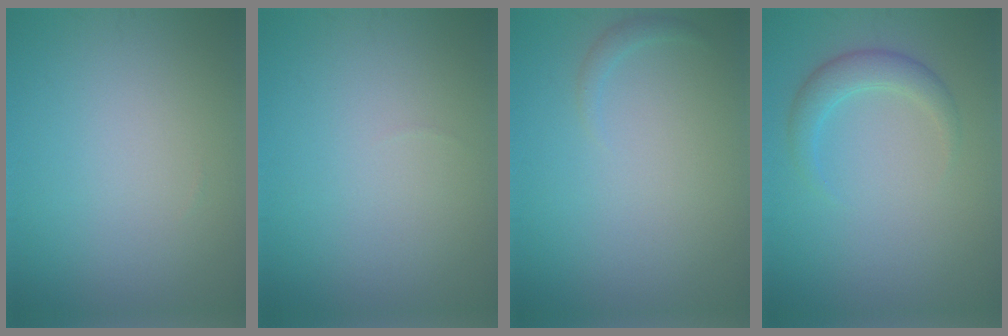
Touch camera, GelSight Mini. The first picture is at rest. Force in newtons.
{"total": 0.0}
{"total": 0.8, "press": 0.8, "slide": 0.1}
{"total": 2.5, "press": 2.5, "slide": 0.0}